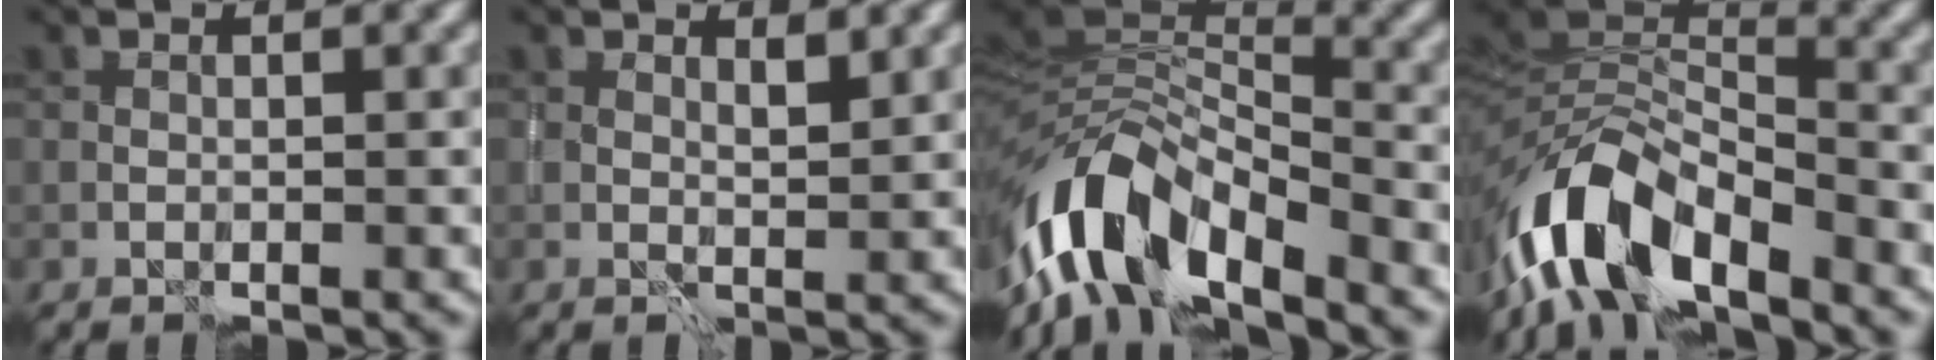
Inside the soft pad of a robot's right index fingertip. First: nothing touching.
{"total": 1.5, "force": [1.1, 0.5, 0.9], "torque": [-0.011, -0.006, 0.020]}
{"total": 9.3, "force": [-5.8, 4.1, 6.1], "torque": [-0.098, 0.000, -0.110]}
{"total": 9.3, "force": [-5.8, 4.0, 6.0], "torque": [-0.104, 0.000, -0.112]}